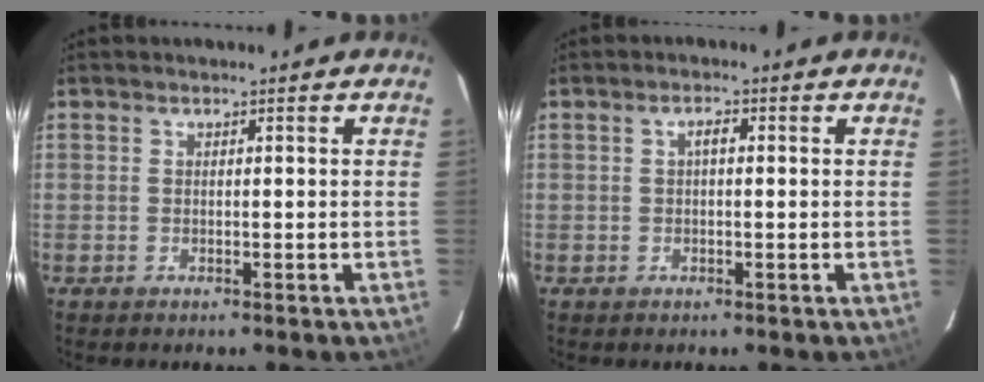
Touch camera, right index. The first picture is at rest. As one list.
[{"total": 1.6, "force": [0.2, 0.7, 1.5], "torque": [-0.028, 0.006, 0.002]}]